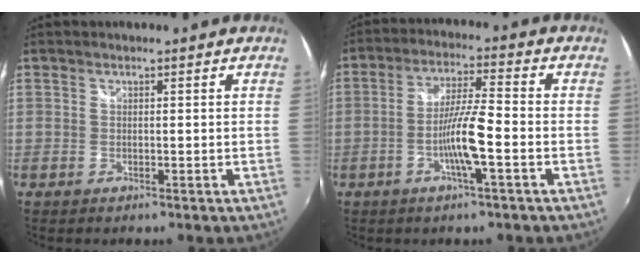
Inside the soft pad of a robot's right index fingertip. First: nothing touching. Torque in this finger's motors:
{"motor_torque": [0.72, 0.79, 0.33, 0.11]}